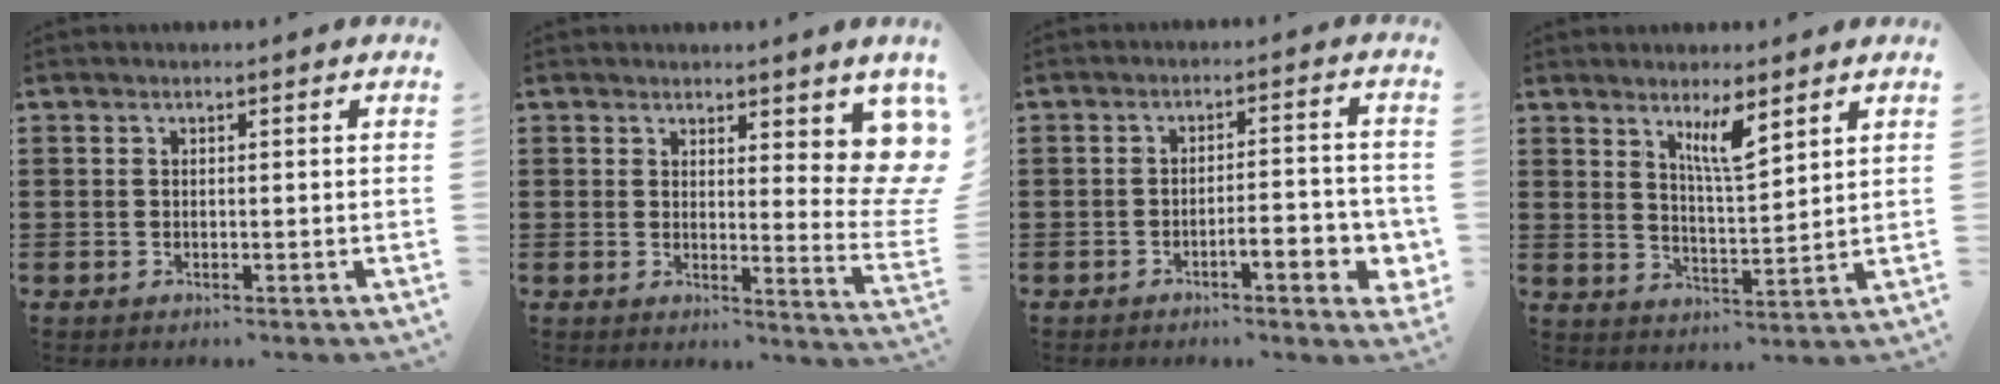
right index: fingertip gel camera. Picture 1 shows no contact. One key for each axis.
{"total": 5.9, "fx": 4.4, "fy": 1.7, "fz": 3.6, "tx": -0.046, "ty": -0.025, "tz": 0.075}
{"total": 5.1, "fx": -2.3, "fy": 1.2, "fz": 4.4, "tx": -0.072, "ty": 0.001, "tz": -0.039}
{"total": 5.6, "fx": 3.9, "fy": 0.9, "fz": 4.0, "tx": -0.081, "ty": -0.007, "tz": 0.065}